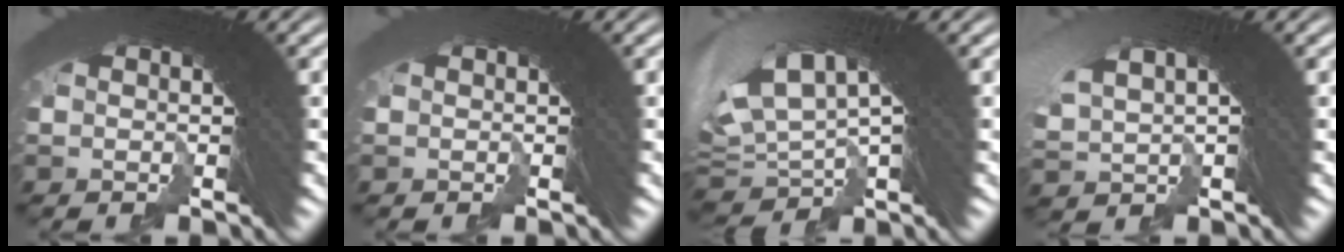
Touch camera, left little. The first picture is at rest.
{"total": 1.1, "force": [-0.7, -0.2, -0.9], "torque": [0.016, -0.003, -0.011]}
{"total": 5.3, "force": [2.7, 3.7, 2.8], "torque": [-0.063, 0.001, 0.054]}
{"total": 2.8, "force": [2.7, 0.4, 0.0], "torque": [0.012, 0.019, 0.044]}